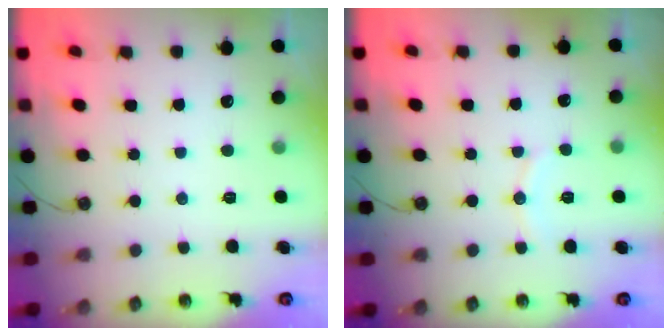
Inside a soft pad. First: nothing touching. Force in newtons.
{"total": 5.8, "press": 5.8, "slide": 0.5}